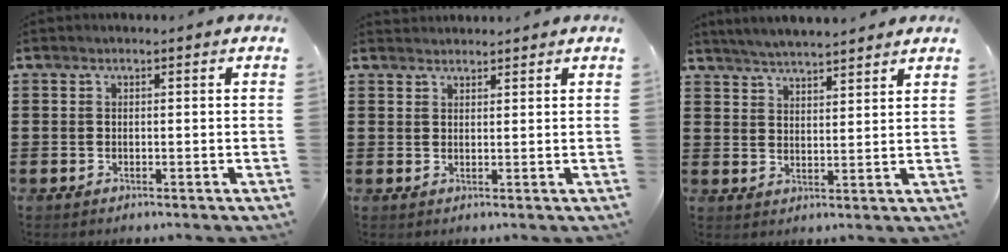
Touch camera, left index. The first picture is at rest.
{"total": 1.6, "force": [1.6, 0.3, 0.0], "torque": [-0.002, 0.002, 0.031]}
{"total": 3.9, "force": [3.8, -0.6, 0.3], "torque": [-0.018, -0.015, 0.069]}